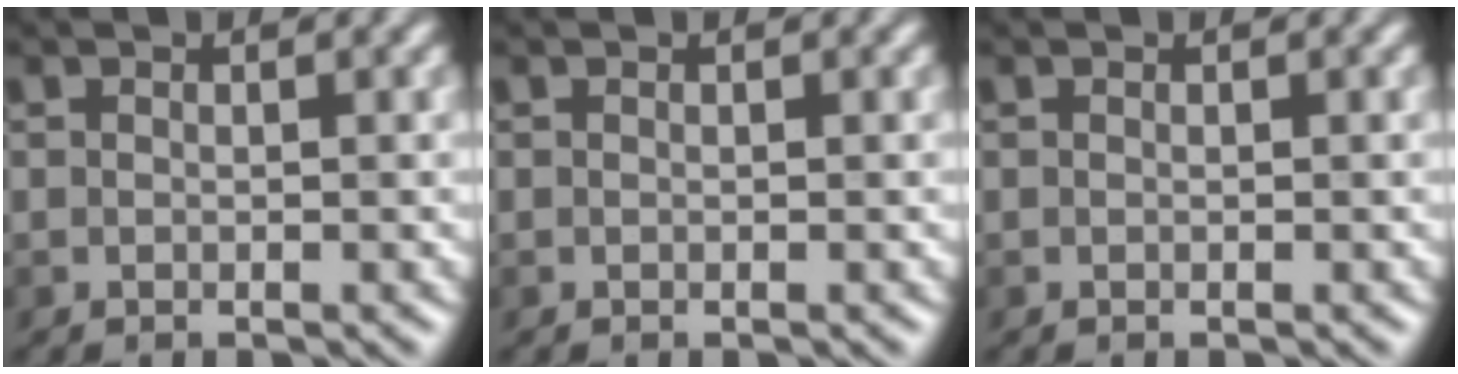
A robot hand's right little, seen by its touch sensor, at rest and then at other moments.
{"total": 0.0}
{"total": 0.0}